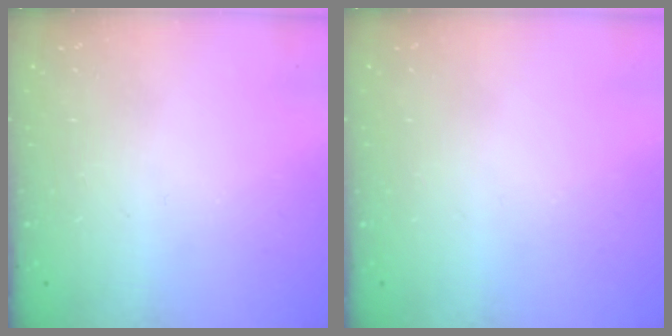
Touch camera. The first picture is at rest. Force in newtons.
{"total": 0.0}